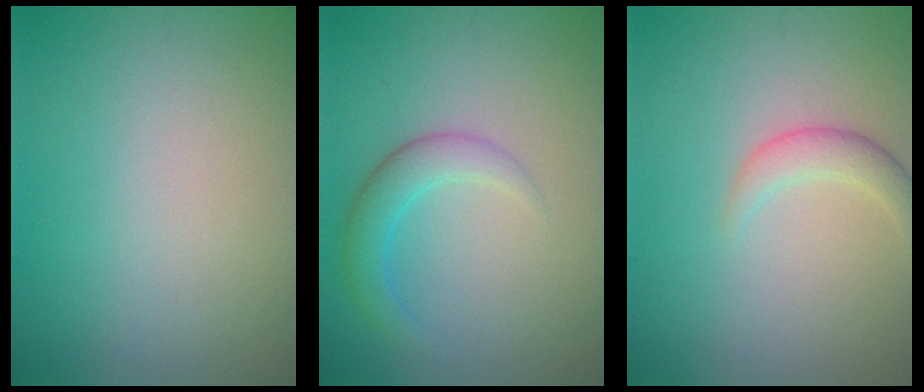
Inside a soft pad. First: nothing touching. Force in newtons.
{"total": 2.8, "press": 2.8, "slide": 0.1}
{"total": 2.0, "press": 2.0, "slide": 0.1}